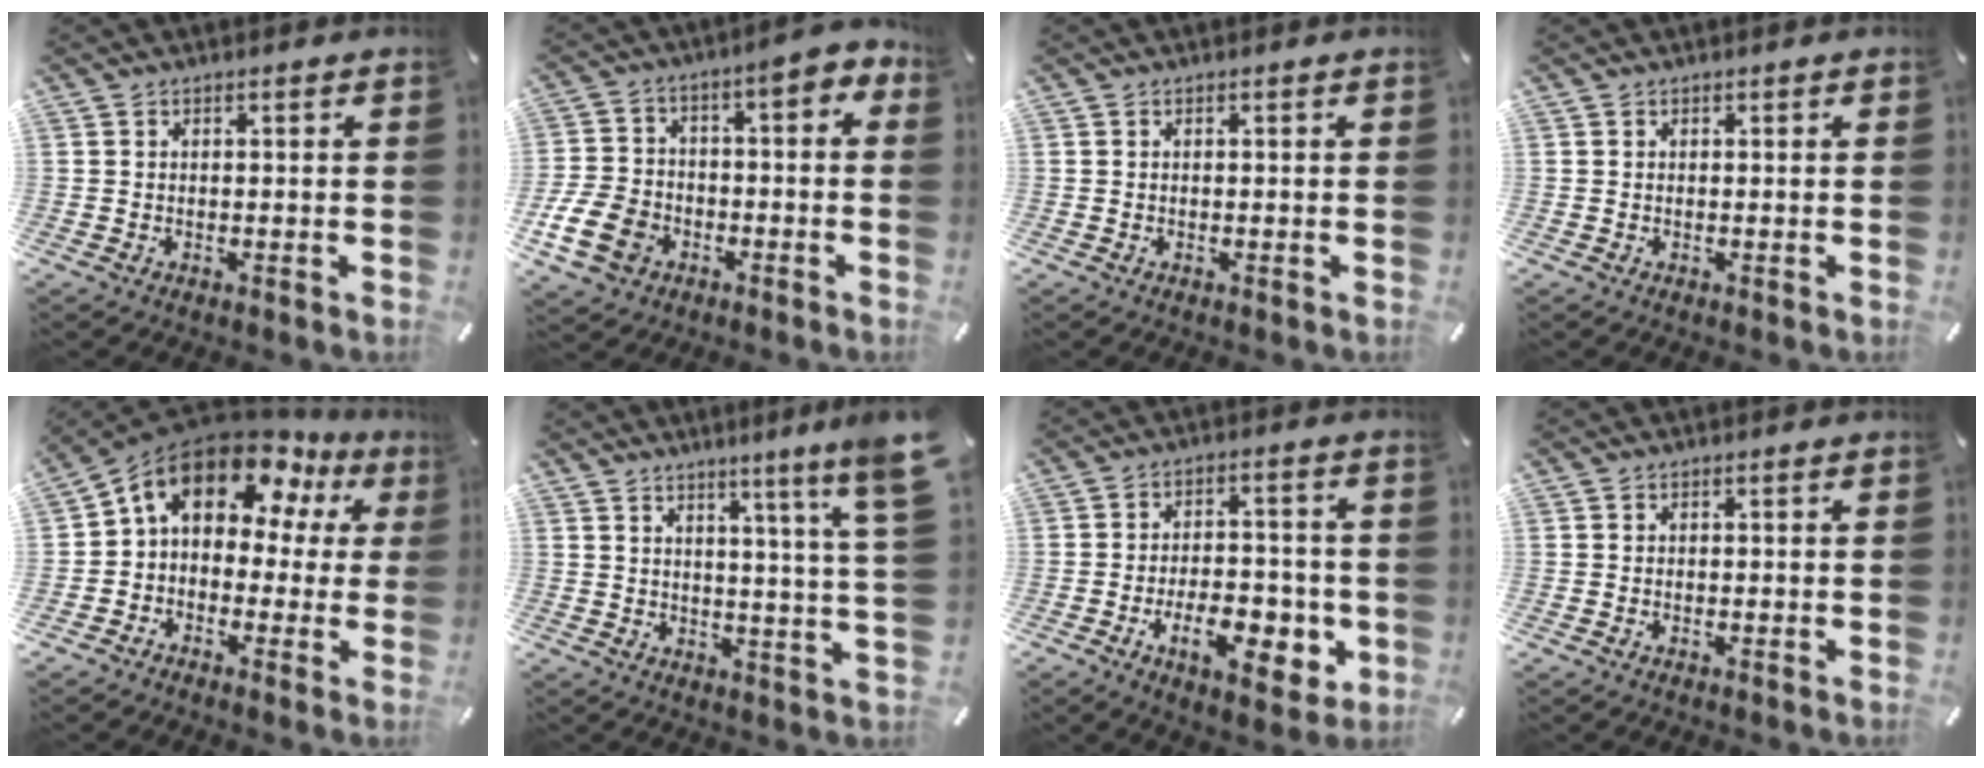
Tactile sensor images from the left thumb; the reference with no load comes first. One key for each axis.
{"total": 13.2, "fx": -5.0, "fy": 9.6, "fz": 7.5, "tx": -0.155, "ty": 0.029, "tz": -0.093}
{"total": 0.0}
{"total": 0.0}
{"total": 14.2, "fx": 7.9, "fy": 8.6, "fz": 8.1, "tx": -0.145, "ty": -0.043, "tz": 0.139}
{"total": 10.1, "fx": 6.1, "fy": -0.8, "fz": 8.1, "tx": -0.127, "ty": -0.044, "tz": 0.092}
{"total": 13.9, "fx": -4.8, "fy": 7.2, "fz": 10.9, "tx": -0.139, "ty": 0.012, "tz": -0.071}
{"total": 0.7, "fx": -0.2, "fy": 0.1, "fz": 0.7, "tx": -0.010, "ty": -0.003, "tz": -0.003}